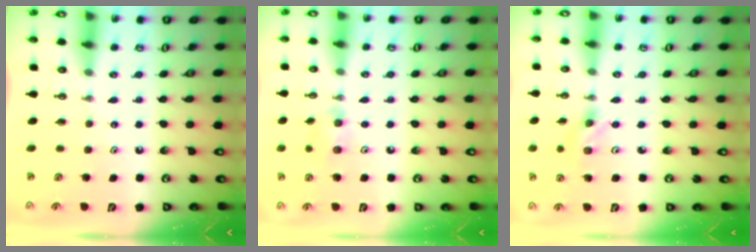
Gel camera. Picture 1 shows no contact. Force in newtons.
{"total": 6.0, "press": 5.9, "slide": 1.4}
{"total": 4.1, "press": 3.8, "slide": 1.3}